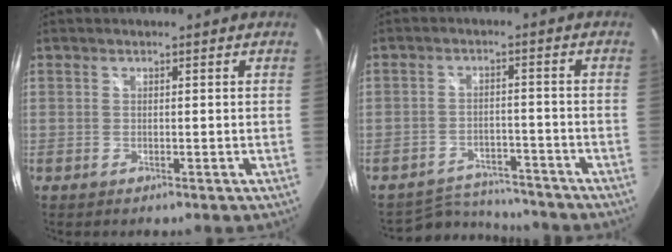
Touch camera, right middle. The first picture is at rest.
{"total": 8.8, "force": [-8.5, 2.3, 1.1], "torque": [-0.035, 0.012, -0.123]}